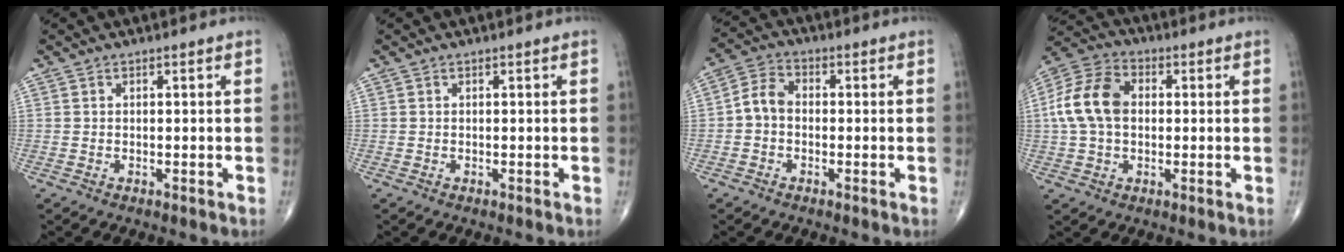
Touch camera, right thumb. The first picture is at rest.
{"total": 0.0}
{"total": 5.2, "force": [-0.7, 3.9, 3.2], "torque": [-0.050, 0.018, -0.027]}
{"total": 11.9, "force": [0.8, 8.2, 8.6], "torque": [-0.172, 0.029, 0.008]}